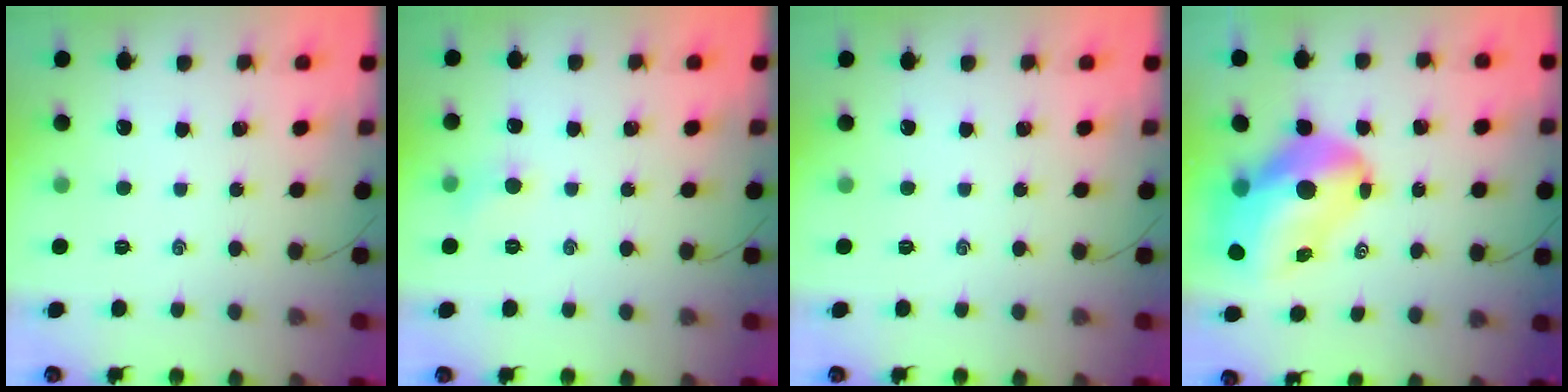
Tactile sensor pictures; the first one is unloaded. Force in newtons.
{"total": 3.8, "press": 3.6, "slide": 1.2}
{"total": 0.0}
{"total": 15.4, "press": 14.7, "slide": 4.6}